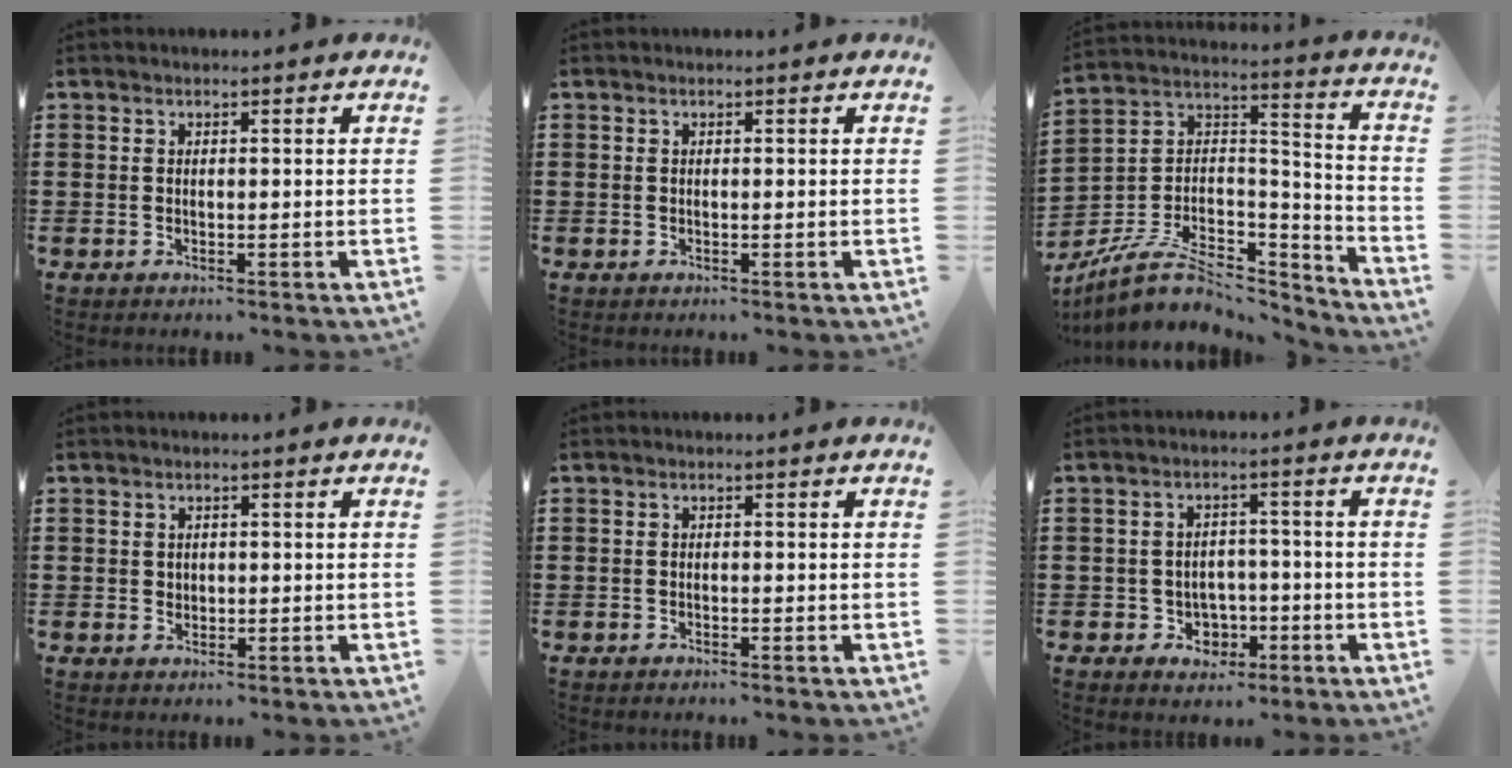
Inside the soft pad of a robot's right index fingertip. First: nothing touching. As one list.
[{"total": 0.0}, {"total": 9.1, "force": [-6.2, 4.7, 4.7], "torque": [-0.106, 0.010, -0.117]}, {"total": 0.9, "force": [0.3, 0.8, 0.3], "torque": [-0.008, 0.004, 0.006]}, {"total": 0.5, "force": [-0.5, -0.1, 0.1], "torque": [-0.005, -0.004, -0.010]}, {"total": 3.6, "force": [-1.7, 2.9, 1.3], "torque": [-0.032, 0.004, -0.035]}]